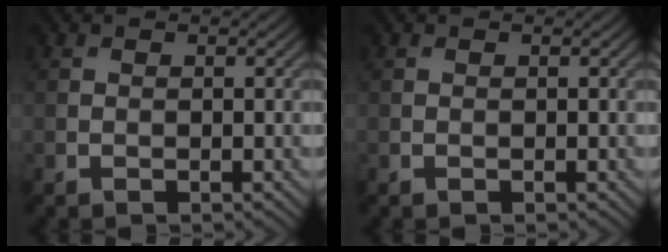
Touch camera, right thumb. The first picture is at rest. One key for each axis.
{"total": 0.0}